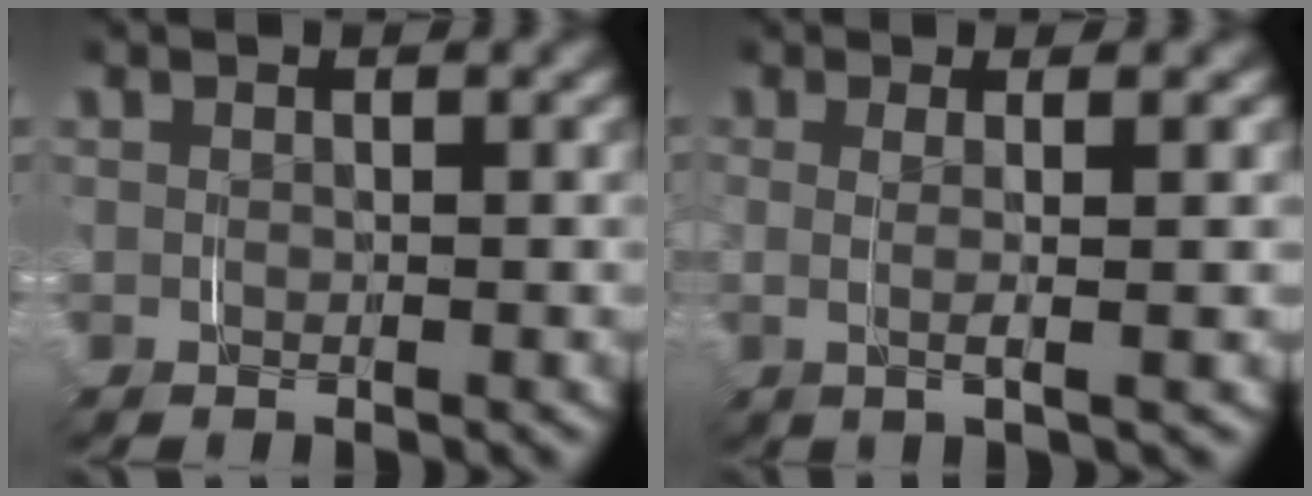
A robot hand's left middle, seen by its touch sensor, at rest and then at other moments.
{"total": 2.4, "force": [0.8, -2.3, 0.1], "torque": [0.016, 0.012, 0.012]}